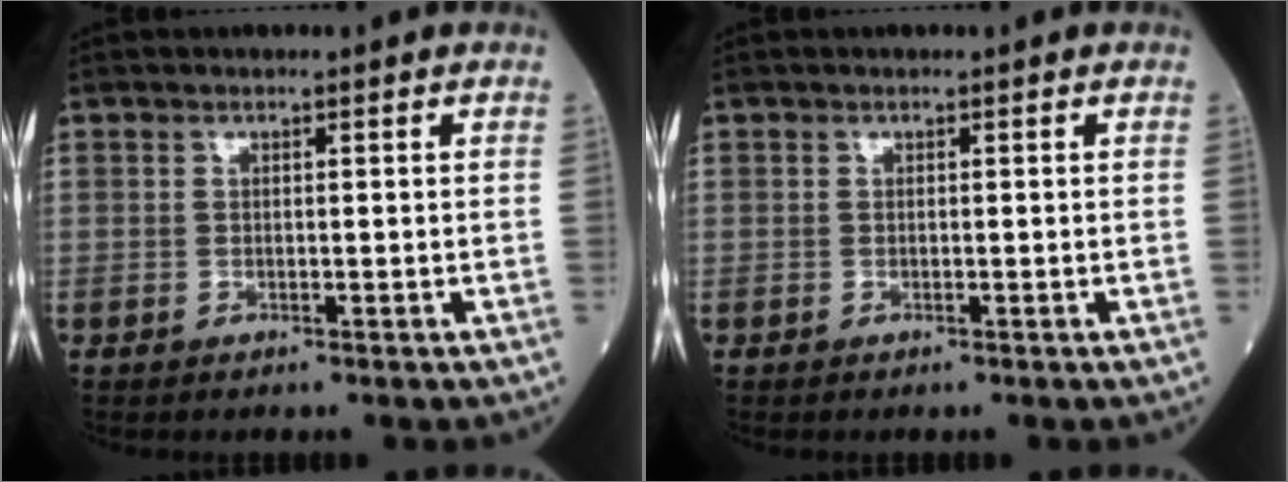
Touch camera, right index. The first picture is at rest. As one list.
[{"total": 0.0}]